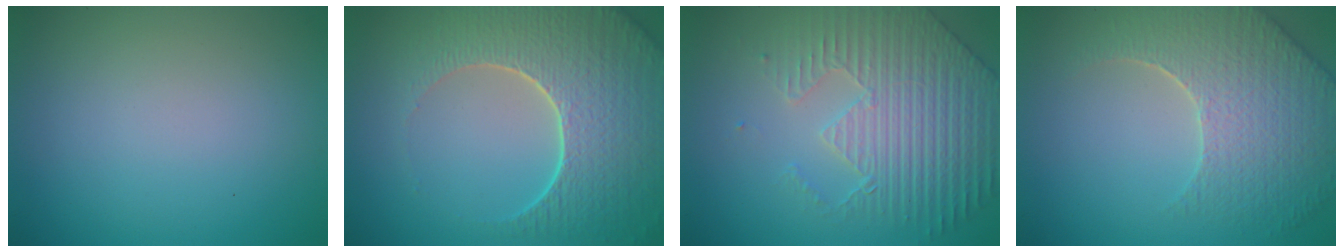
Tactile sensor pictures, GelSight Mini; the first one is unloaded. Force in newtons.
{"total": 8.0, "press": 6.2, "slide": 5.2}
{"total": 4.7, "press": 4.5, "slide": 1.3}
{"total": 6.3, "press": 5.2, "slide": 3.6}